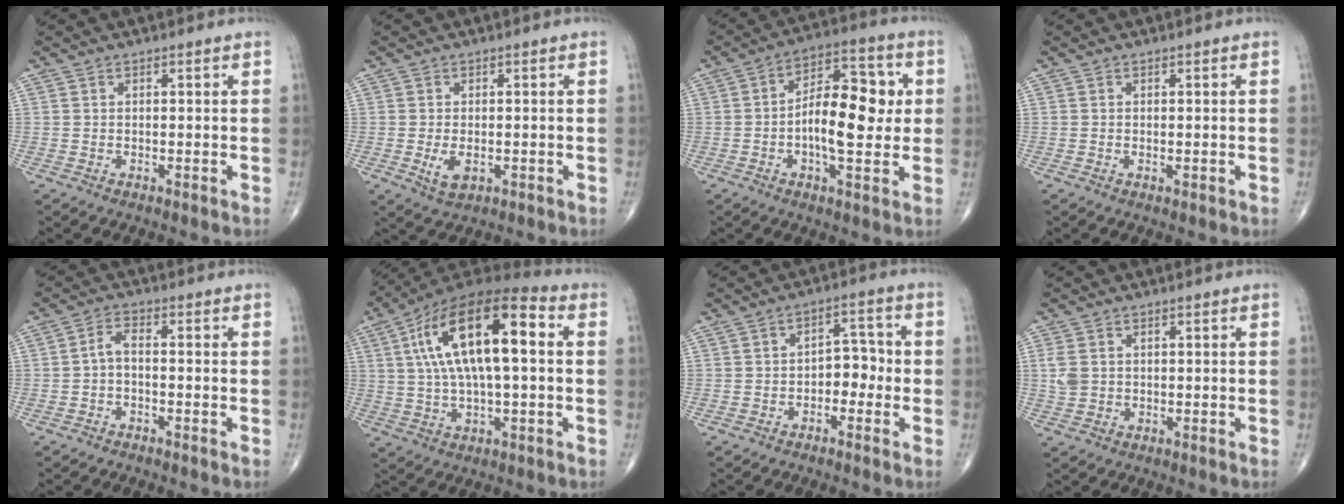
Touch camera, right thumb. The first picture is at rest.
{"total": 3.7, "force": [-0.9, 2.1, 2.9], "torque": [-0.053, -0.007, -0.010]}
{"total": 13.9, "force": [0.0, 6.5, 12.2], "torque": [-0.170, 0.021, -0.006]}
{"total": 0.7, "force": [-0.1, 0.3, 0.6], "torque": [-0.010, -0.003, -0.002]}
{"total": 2.7, "force": [-0.9, 1.2, 2.3], "torque": [-0.043, 0.017, -0.021]}
{"total": 21.0, "force": [3.9, 8.1, 18.9], "torque": [-0.341, 0.027, 0.057]}
{"total": 5.2, "force": [-1.4, 3.4, 3.7], "torque": [-0.029, 0.026, -0.031]}
{"total": 3.2, "force": [0.4, 2.4, 2.0], "torque": [-0.049, 0.000, 0.010]}